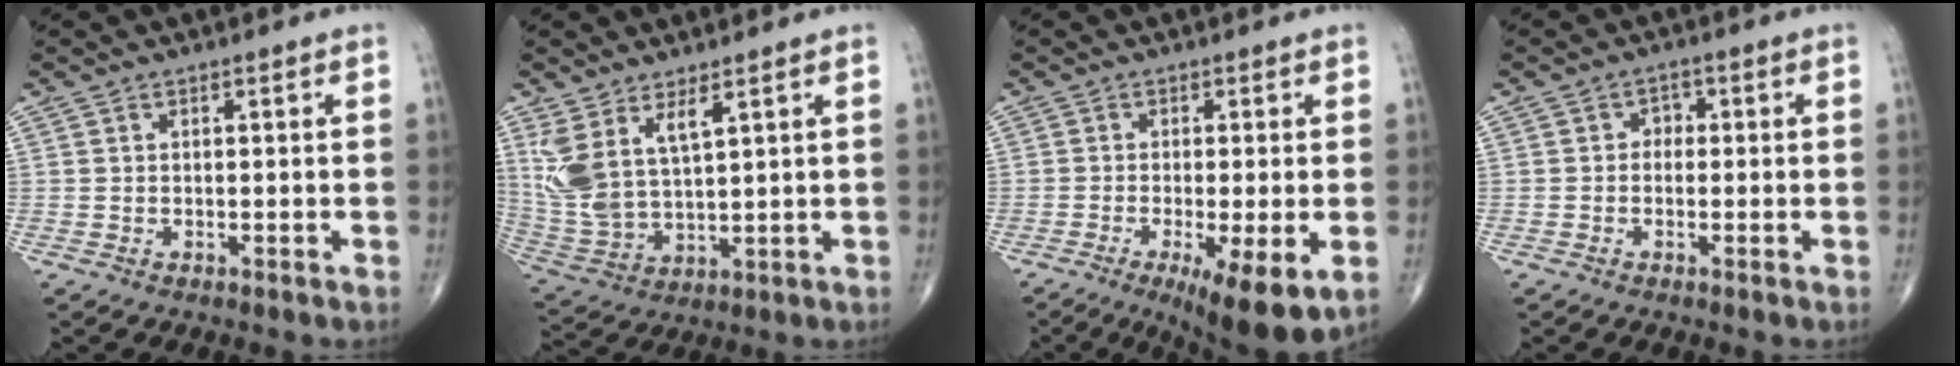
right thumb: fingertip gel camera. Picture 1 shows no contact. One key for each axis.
{"total": 10.0, "fx": 4.8, "fy": 4.0, "fz": 7.8, "tx": -0.165, "ty": -0.026, "tz": 0.111}
{"total": 11.1, "fx": -4.1, "fy": 2.7, "fz": 10.0, "tx": -0.154, "ty": -0.020, "tz": -0.060}
{"total": 1.9, "fx": -0.2, "fy": 1.6, "fz": 1.0, "tx": 0.003, "ty": 0.007, "tz": -0.013}